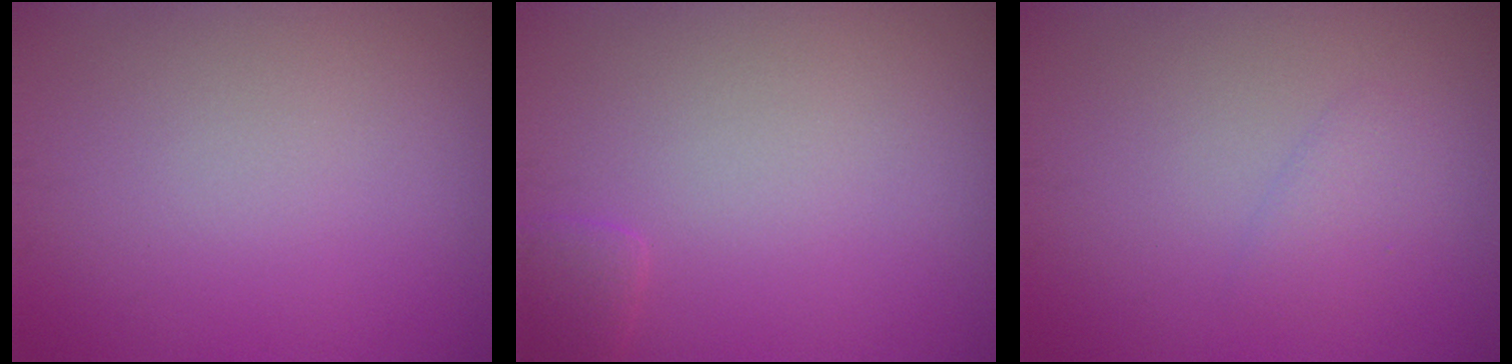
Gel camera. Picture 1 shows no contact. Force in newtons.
{"total": 1.3, "press": 1.3, "slide": 0.1}
{"total": 1.3, "press": 1.3, "slide": 0.1}